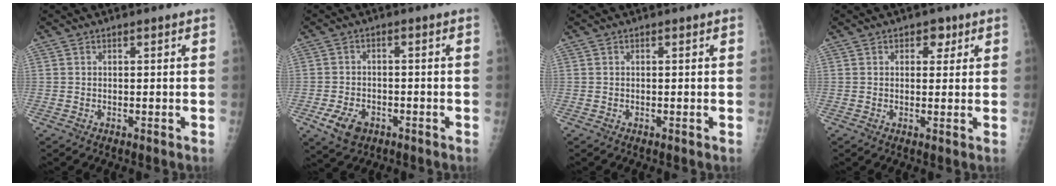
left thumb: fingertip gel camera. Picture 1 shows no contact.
{"total": 6.0, "force": [-2.8, 4.1, 3.4], "torque": [-0.058, 0.008, -0.044]}
{"total": 0.0}
{"total": 3.2, "force": [1.5, 2.3, 1.7], "torque": [0.002, -0.003, 0.016]}